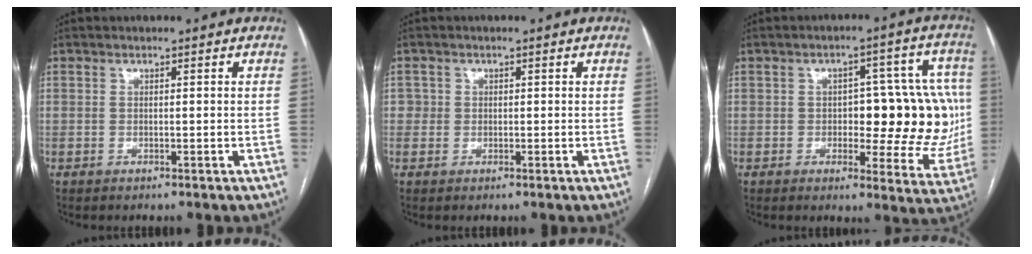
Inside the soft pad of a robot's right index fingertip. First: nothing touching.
{"total": 1.7, "force": [0.3, 1.6, 0.0], "torque": [0.016, 0.004, -0.001]}
{"total": 15.1, "force": [-0.3, 6.5, 13.6], "torque": [-0.147, 0.028, 0.004]}